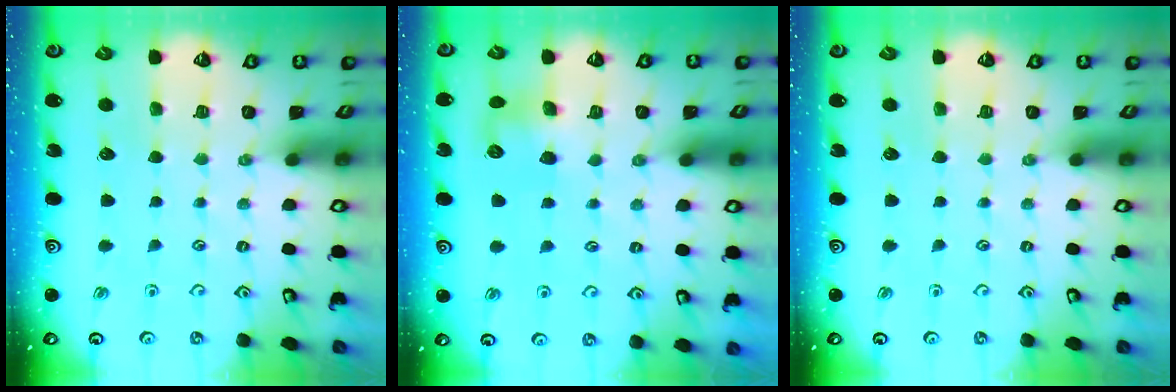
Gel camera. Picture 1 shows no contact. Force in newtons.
{"total": 8.0, "press": 8.0, "slide": 0.7}
{"total": 0.0}